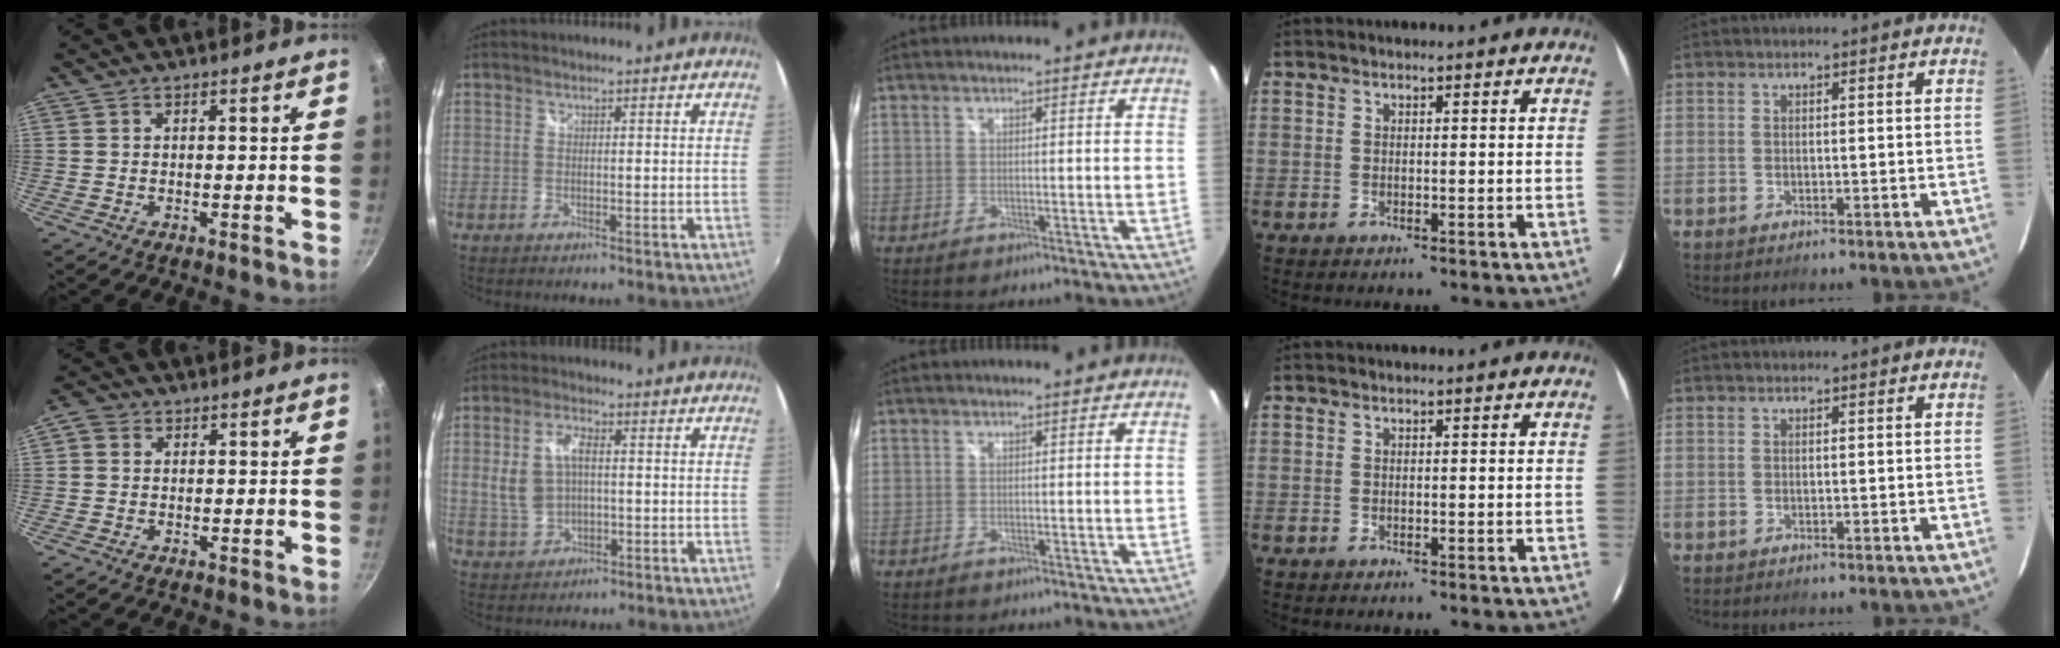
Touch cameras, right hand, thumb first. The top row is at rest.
{"thumb": {"total": 2.5, "force": [0.4, 2.2, 1.0], "torque": [-0.014, 0.005, 0.000]}, "index": {"total": 7.4, "force": [0.6, 4.6, 5.7], "torque": [-0.121, 0.009, 0.020]}}